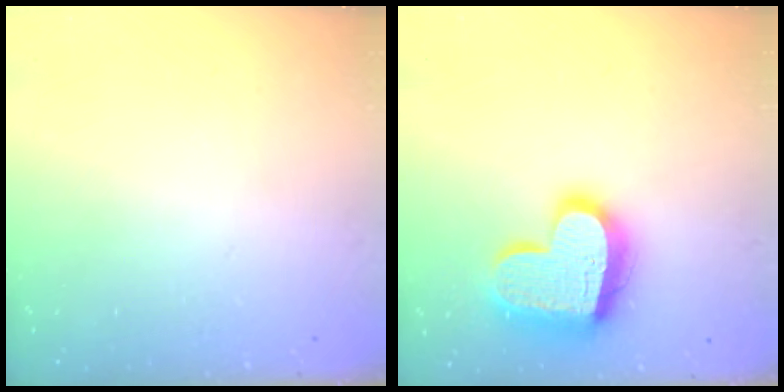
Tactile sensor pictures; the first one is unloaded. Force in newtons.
{"total": 18.2, "press": 18.1, "slide": 1.4}